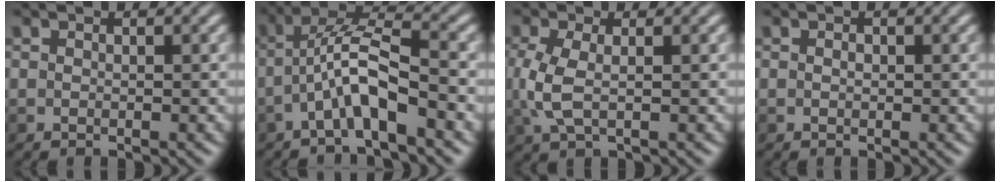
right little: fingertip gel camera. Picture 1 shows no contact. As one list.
[{"total": 4.7, "force": [-2.4, 0.7, 4.0], "torque": [-0.082, 0.018, -0.046]}, {"total": 3.2, "force": [0.0, 1.8, 2.7], "torque": [-0.076, 0.002, 0.005]}, {"total": 0.9, "force": [0.4, 0.7, 0.6], "torque": [-0.003, 0.008, -0.008]}]